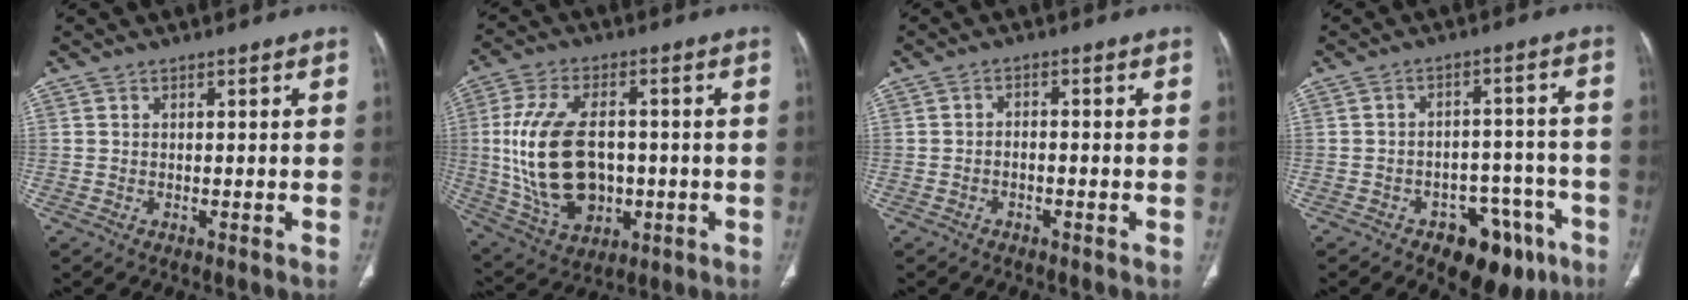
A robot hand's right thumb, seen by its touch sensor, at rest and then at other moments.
{"total": 18.2, "force": [-0.5, 11.3, 14.3], "torque": [-0.269, 0.000, 0.010]}
{"total": 1.5, "force": [-0.9, 0.9, 0.8], "torque": [-0.010, 0.012, -0.014]}
{"total": 12.0, "force": [-7.1, 6.9, 6.8], "torque": [-0.044, 0.051, -0.091]}